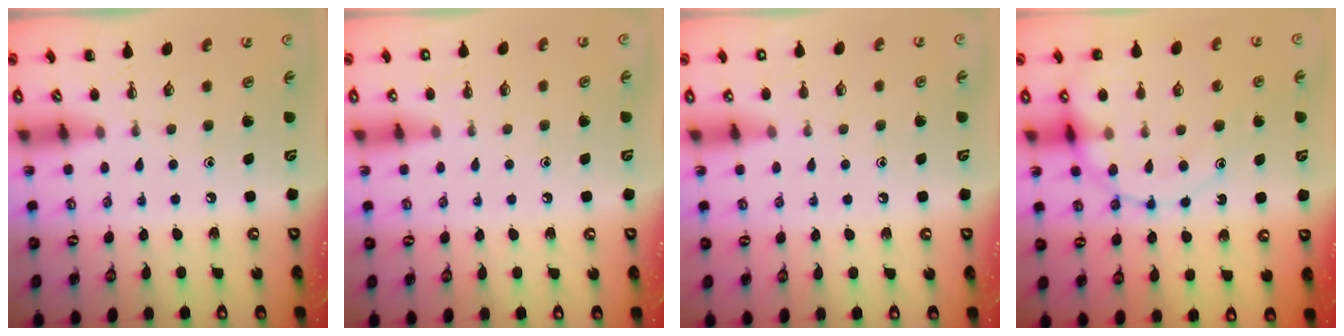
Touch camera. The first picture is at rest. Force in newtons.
{"total": 1.4, "press": 1.4, "slide": 0.1}
{"total": 1.4, "press": 1.4, "slide": 0.1}
{"total": 15.5, "press": 15.2, "slide": 3.0}